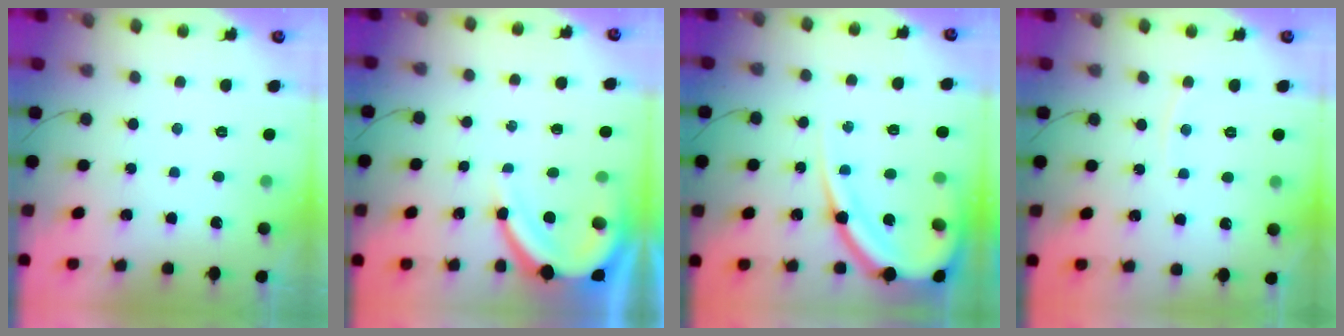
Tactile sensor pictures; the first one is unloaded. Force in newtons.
{"total": 9.8, "press": 9.8, "slide": 1.2}
{"total": 15.9, "press": 15.8, "slide": 1.6}
{"total": 2.8, "press": 2.8, "slide": 0.3}